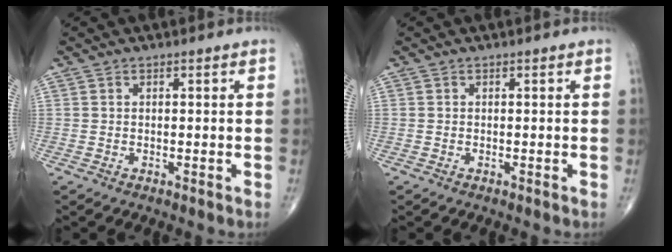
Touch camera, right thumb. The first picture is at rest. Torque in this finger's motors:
{"motor_torque": [-0.02, -0.05, 0.20, -0.04, -0.01]}